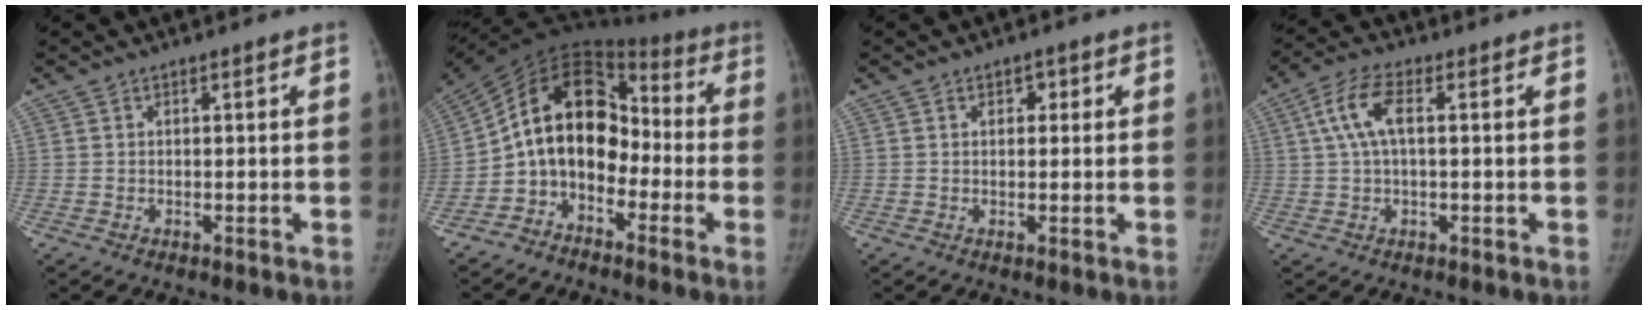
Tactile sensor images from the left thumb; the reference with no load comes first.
{"total": 15.7, "force": [-4.4, 11.3, 9.9], "torque": [-0.145, 0.096, -0.090]}
{"total": 2.1, "force": [0.8, 1.4, 1.3], "torque": [-0.002, 0.001, 0.009]}
{"total": 7.2, "force": [1.4, 3.1, 6.4], "torque": [-0.138, 0.023, 0.024]}